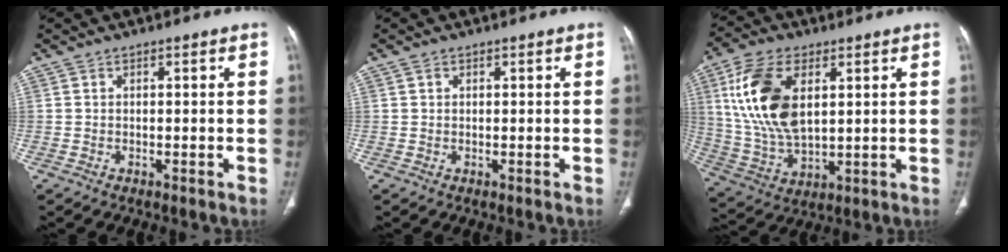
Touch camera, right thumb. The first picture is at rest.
{"total": 0.6, "force": [0.4, 0.5, 0.2], "torque": [-0.001, 0.000, 0.007]}
{"total": 16.8, "force": [4.7, 9.0, 13.3], "torque": [-0.264, -0.013, 0.098]}